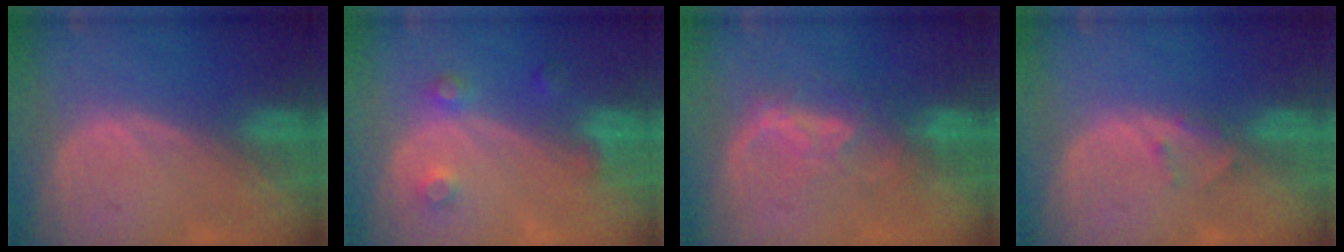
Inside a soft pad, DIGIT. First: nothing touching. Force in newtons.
{"total": 3.6, "press": 3.4, "slide": 1.3}
{"total": 4.6, "press": 4.6, "slide": 0.6}
{"total": 1.3, "press": 1.3, "slide": 0.4}